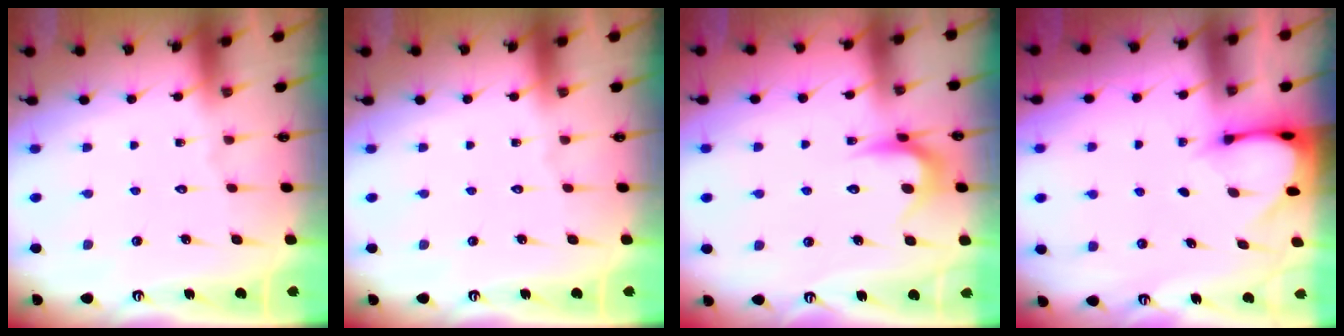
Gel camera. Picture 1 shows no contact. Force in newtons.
{"total": 0.0}
{"total": 7.9, "press": 7.9, "slide": 0.6}
{"total": 2.9, "press": 2.9, "slide": 0.2}